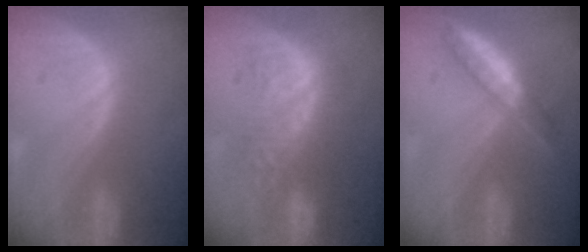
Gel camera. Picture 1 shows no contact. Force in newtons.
{"total": 8.8, "press": 8.7, "slide": 1.3}
{"total": 5.3, "press": 4.7, "slide": 2.4}